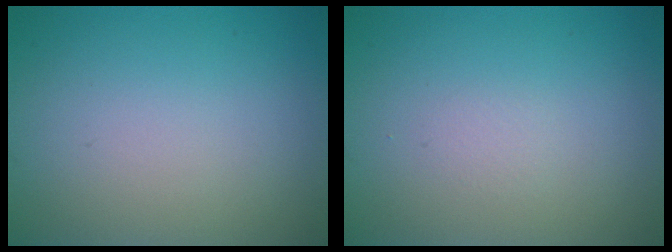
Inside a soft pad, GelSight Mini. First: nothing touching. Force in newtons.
{"total": 0.5, "press": 0.5, "slide": 0.1}